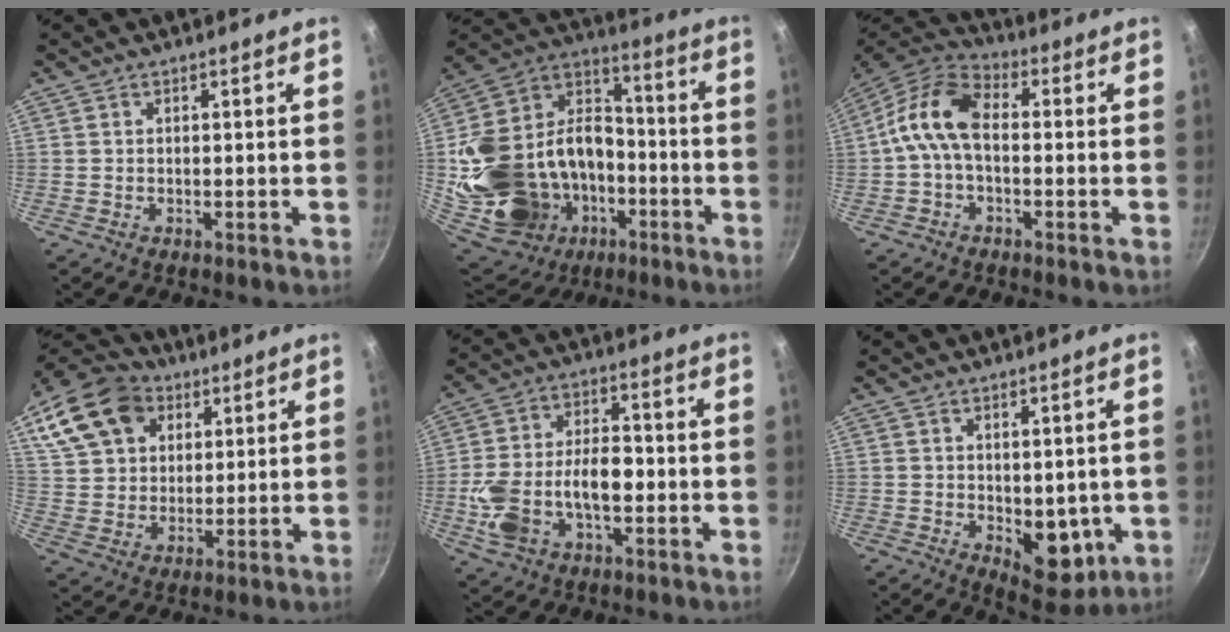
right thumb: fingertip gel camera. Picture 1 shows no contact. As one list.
[{"total": 29.6, "force": [-8.1, 22.9, 17.0], "torque": [-0.297, 0.065, -0.114]}, {"total": 11.2, "force": [-0.7, 6.8, 8.9], "torque": [-0.164, 0.040, -0.032]}, {"total": 17.4, "force": [8.1, 12.4, 9.1], "torque": [-0.166, 0.007, 0.147]}, {"total": 13.9, "force": [-3.0, 8.2, 10.8], "torque": [-0.190, 0.032, -0.055]}, {"total": 9.0, "force": [-1.1, 5.4, 7.1], "torque": [-0.056, -0.015, -0.001]}]